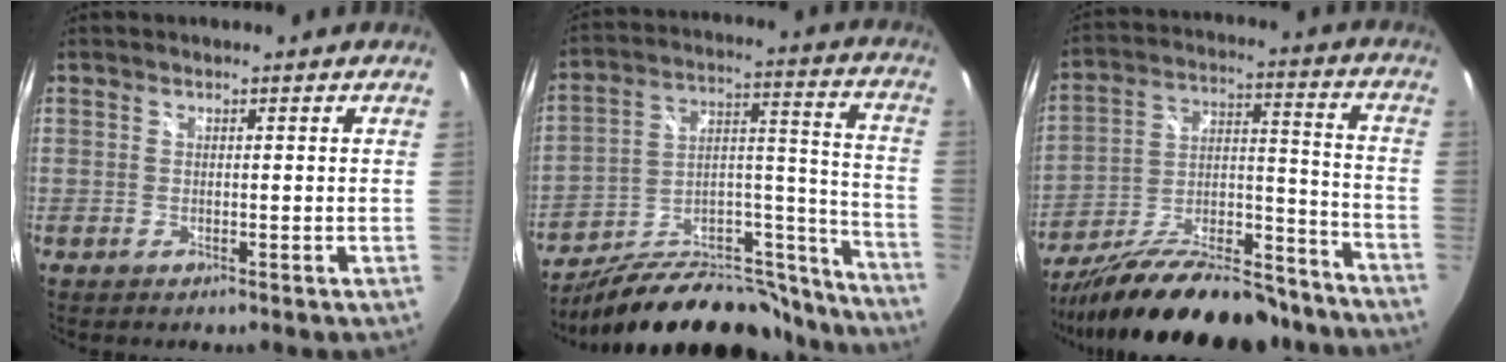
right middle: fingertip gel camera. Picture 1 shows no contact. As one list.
[{"total": 27.5, "force": [-22.5, 10.0, 12.1], "torque": [-0.161, 0.057, -0.320]}, {"total": 26.9, "force": [-21.6, 8.0, 14.0], "torque": [-0.245, -0.007, -0.320]}]